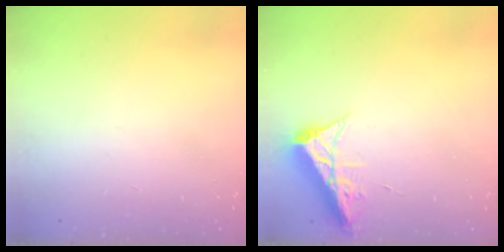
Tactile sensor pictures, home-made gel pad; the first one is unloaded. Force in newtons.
{"total": 7.7, "press": 7.6, "slide": 1.0}